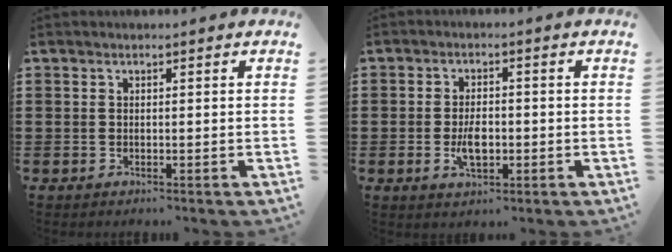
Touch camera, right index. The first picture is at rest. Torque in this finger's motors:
{"motor_torque": [1.65, 0.49, 0.50, 0.06]}